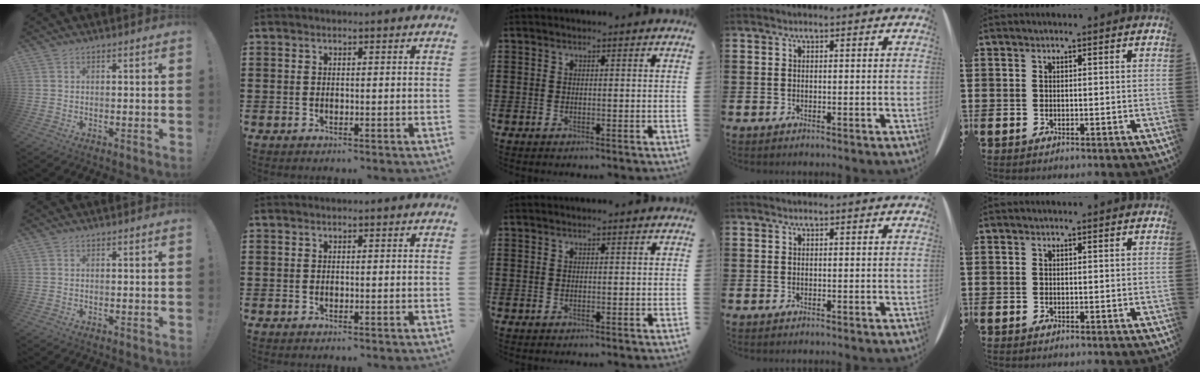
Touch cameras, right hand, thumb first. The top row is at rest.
{}